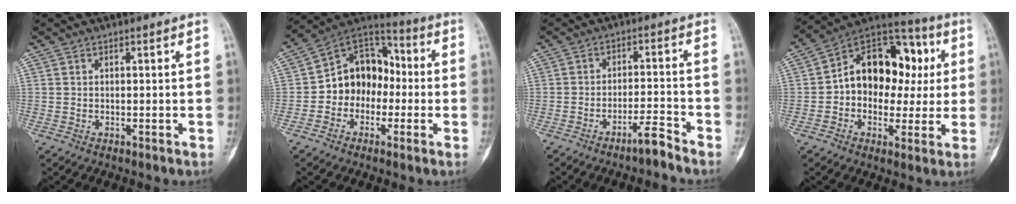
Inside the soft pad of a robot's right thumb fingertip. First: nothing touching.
{"total": 13.0, "force": [-1.7, 10.3, 7.8], "torque": [-0.076, 0.048, -0.043]}
{"total": 4.1, "force": [-3.4, 0.2, 2.3], "torque": [-0.038, 0.030, -0.060]}
{"total": 18.5, "force": [1.9, 13.2, 12.9], "torque": [-0.133, 0.041, 0.020]}